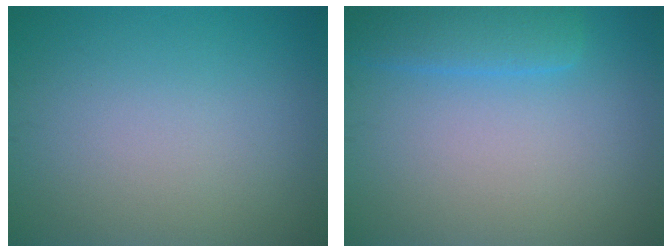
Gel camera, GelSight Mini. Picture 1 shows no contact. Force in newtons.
{"total": 3.3, "press": 3.3, "slide": 0.2}